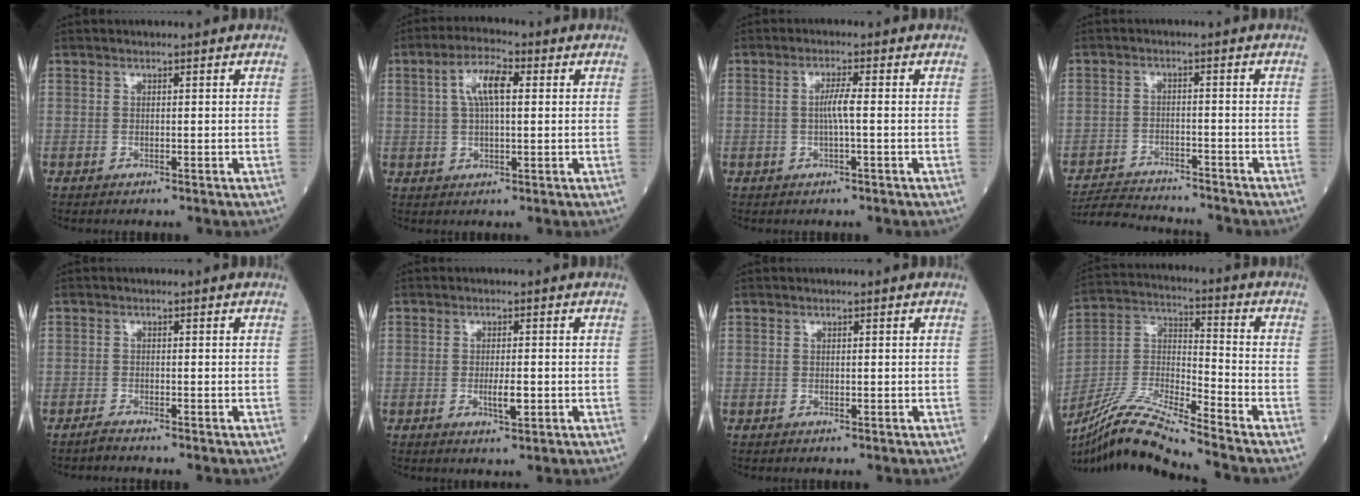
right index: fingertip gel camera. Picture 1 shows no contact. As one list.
[{"total": 6.6, "force": [1.8, 2.0, 6.0], "torque": [-0.120, 0.016, 0.033]}, {"total": 2.7, "force": [-0.2, -0.1, 2.7], "torque": [-0.051, 0.000, -0.004]}, {"total": 8.8, "force": [-8.6, 0.8, 1.6], "torque": [-0.030, -0.002, -0.141]}, {"total": 1.2, "force": [-1.1, -0.3, 0.3], "torque": [-0.013, -0.005, -0.022]}, {"total": 3.1, "force": [-0.7, 0.6, 2.9], "torque": [-0.053, -0.001, -0.008]}, {"total": 0.0}, {"total": 14.2, "force": [-12.5, -1.2, 6.6], "torque": [-0.139, -0.005, -0.237]}]